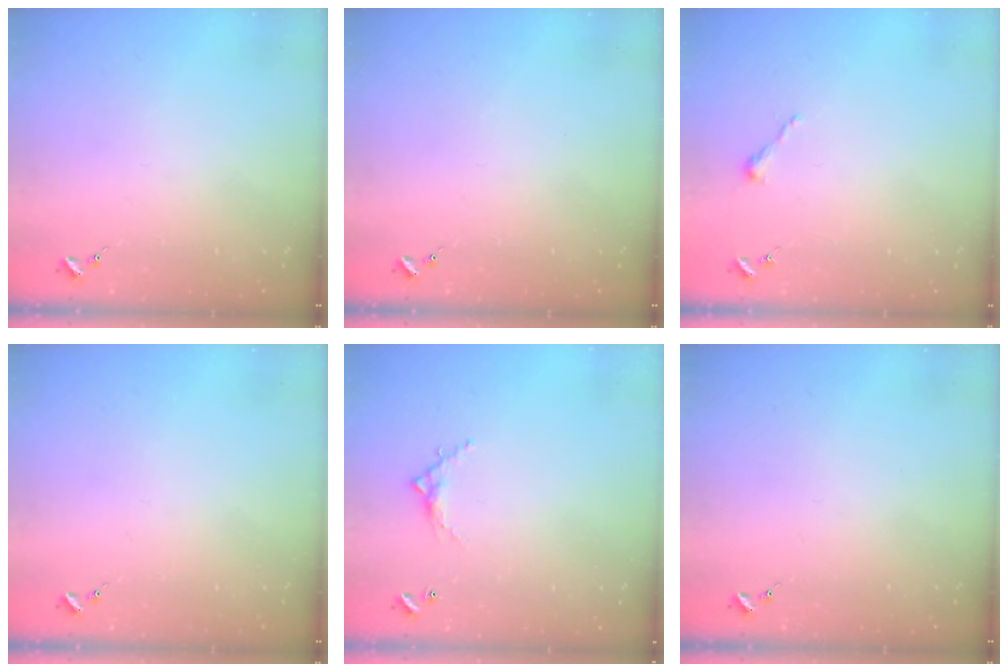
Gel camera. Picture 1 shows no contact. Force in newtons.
{"total": 0.0}
{"total": 2.5, "press": 2.5, "slide": 0.2}
{"total": 0.0}
{"total": 5.2, "press": 5.2, "slide": 0.2}
{"total": 0.0}